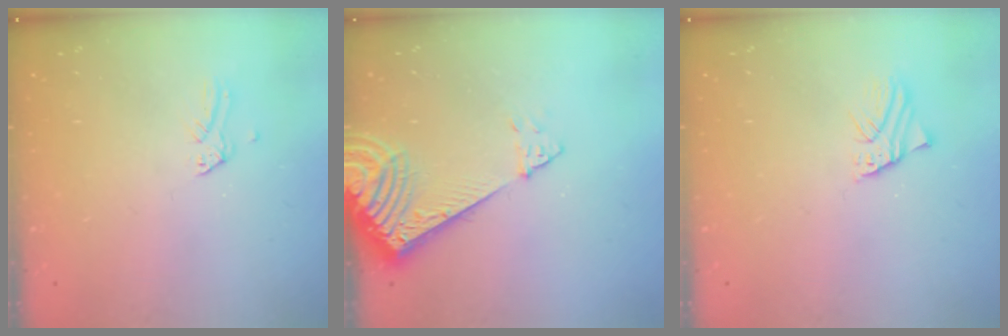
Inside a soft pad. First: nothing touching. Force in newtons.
{"total": 9.0, "press": 8.9, "slide": 1.1}
{"total": 1.9, "press": 1.9, "slide": 0.2}